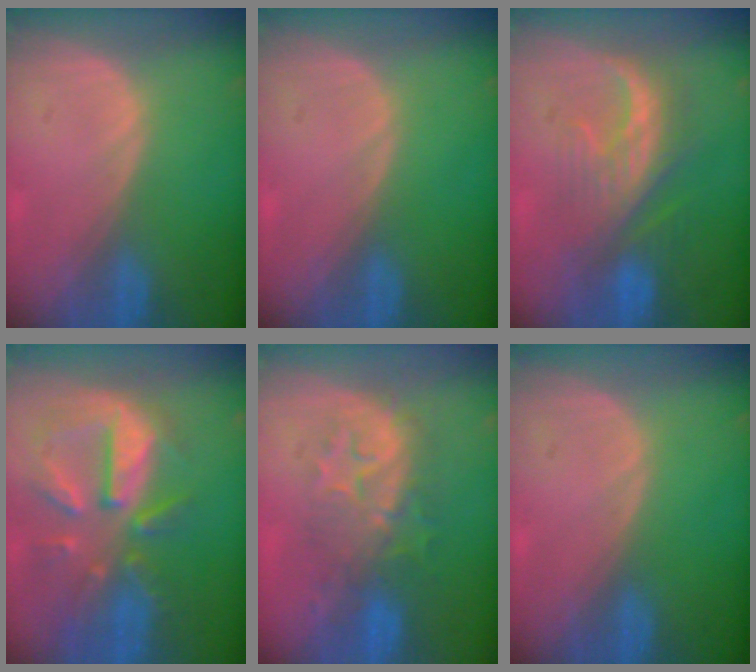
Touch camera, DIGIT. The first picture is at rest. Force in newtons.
{"total": 0.0}
{"total": 8.3, "press": 8.1, "slide": 2.0}
{"total": 10.7, "press": 9.5, "slide": 5.0}
{"total": 8.4, "press": 8.3, "slide": 1.4}
{"total": 0.0}